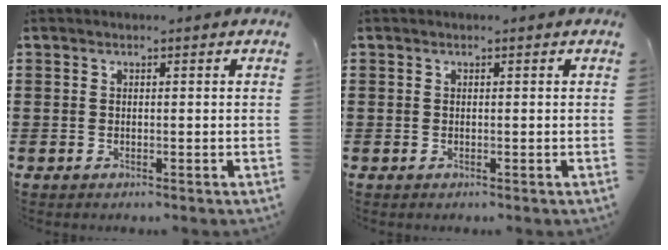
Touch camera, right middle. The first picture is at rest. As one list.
[{"total": 0.0}]